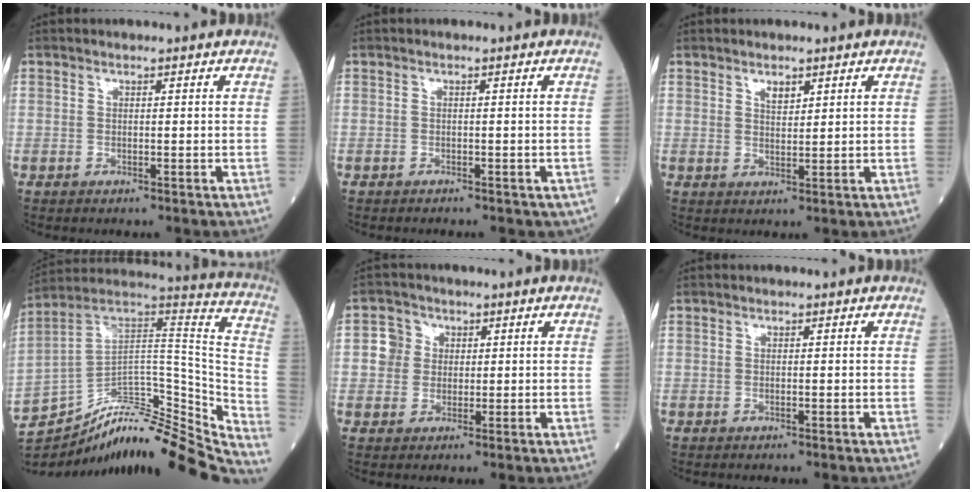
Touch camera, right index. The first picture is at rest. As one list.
[{"total": 2.8, "force": [-2.2, 1.2, 1.1], "torque": [-0.014, -0.003, -0.020]}, {"total": 2.0, "force": [1.3, 0.8, 1.2], "torque": [-0.023, 0.000, 0.026]}, {"total": 31.1, "force": [-27.3, 6.8, 13.2], "torque": [-0.156, 0.037, -0.387]}, {"total": 3.7, "force": [0.4, 3.6, 0.7], "torque": [-0.012, 0.016, 0.008]}, {"total": 0.0}]